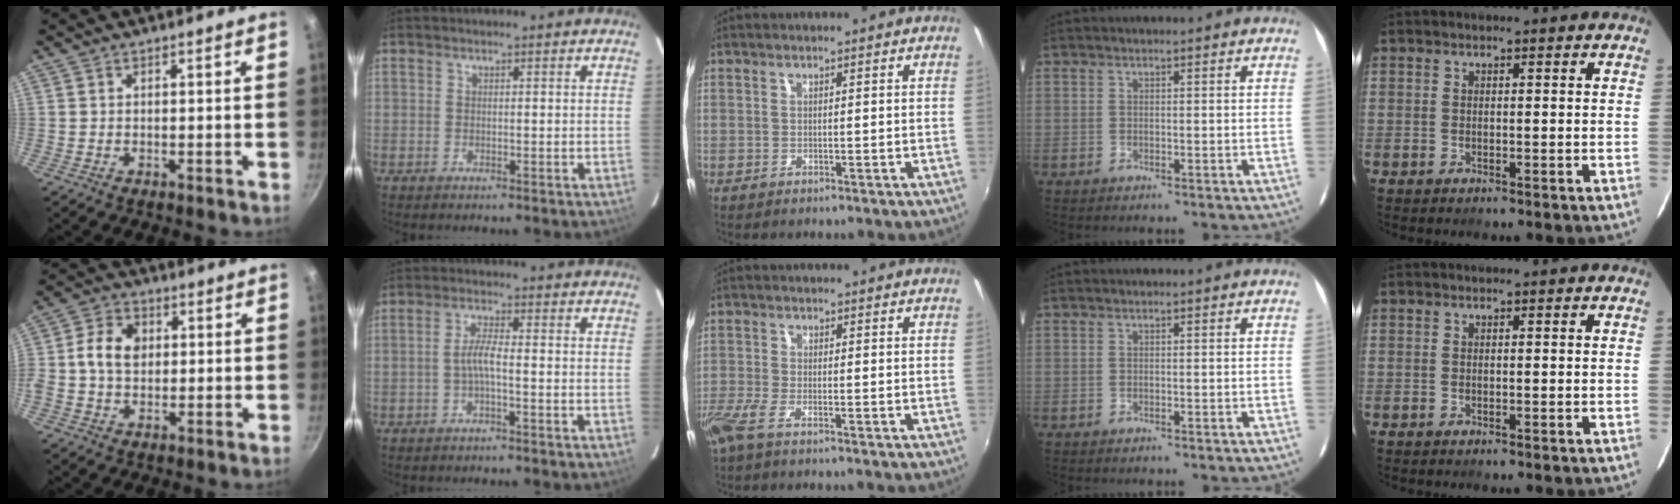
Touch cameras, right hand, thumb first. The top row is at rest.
{"thumb": {"total": 7.9, "force": [0.8, 6.0, 5.0], "torque": [-0.075, 0.009, -0.001]}, "index": {"total": 3.1, "force": [-1.2, 0.2, 2.9], "torque": [-0.062, 0.006, -0.023]}, "middle": {"total": 4.1, "force": [-2.7, 0.8, 3.0], "torque": [-0.075, -0.013, -0.056]}}